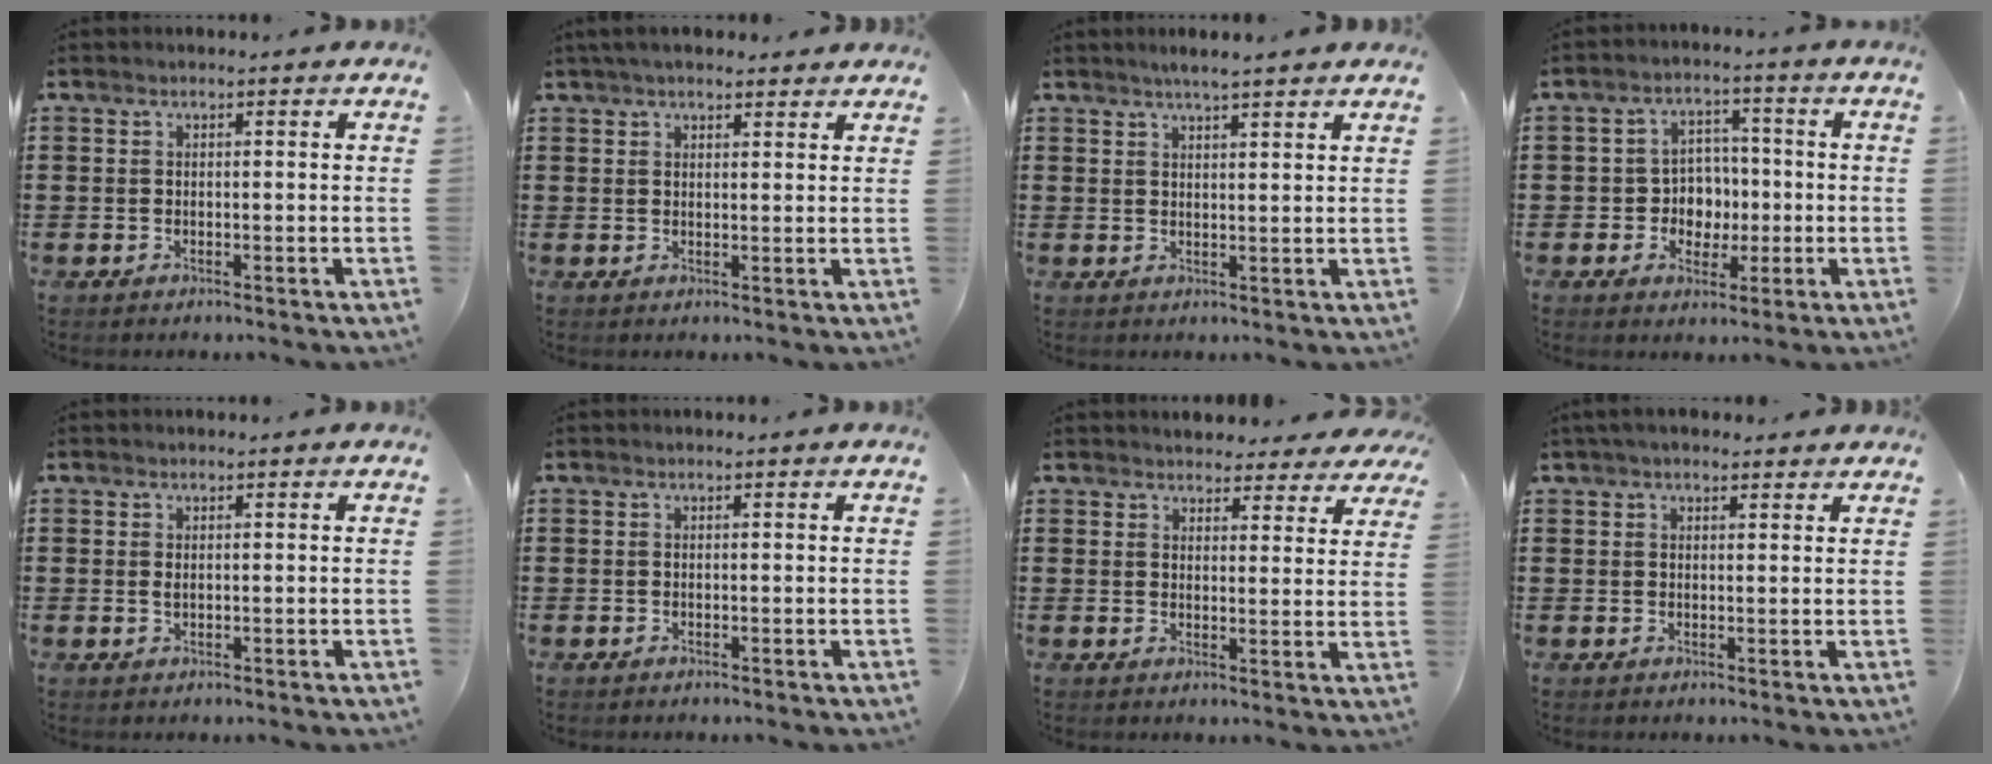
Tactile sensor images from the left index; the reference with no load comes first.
{"total": 3.0, "force": [2.6, 0.8, 1.2], "torque": [-0.031, 0.004, 0.049]}
{"total": 2.7, "force": [2.5, -0.2, 1.1], "torque": [-0.026, 0.001, 0.046]}
{"total": 5.3, "force": [-0.7, 5.0, 1.8], "torque": [-0.045, 0.011, -0.017]}
{"total": 1.0, "force": [0.2, 0.4, 0.8], "torque": [-0.018, 0.003, 0.002]}
{"total": 0.0}
{"total": 3.9, "force": [3.8, 0.7, 0.3], "torque": [-0.011, -0.013, 0.069]}
{"total": 2.5, "force": [2.1, 0.8, 1.1], "torque": [-0.027, 0.005, 0.039]}